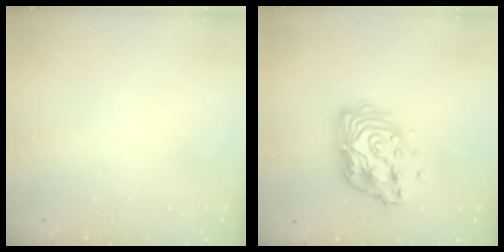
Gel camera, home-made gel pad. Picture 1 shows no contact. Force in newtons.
{"total": 12.4, "press": 12.3, "slide": 1.1}